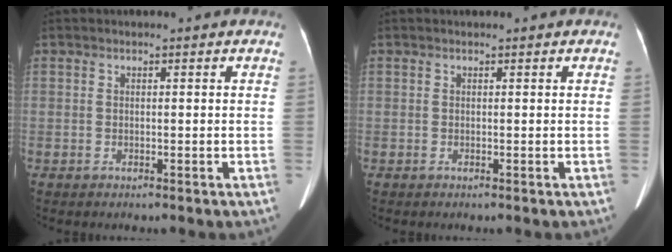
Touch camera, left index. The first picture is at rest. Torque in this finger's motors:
{"motor_torque": [0.00, 0.00, 0.00, 0.00]}